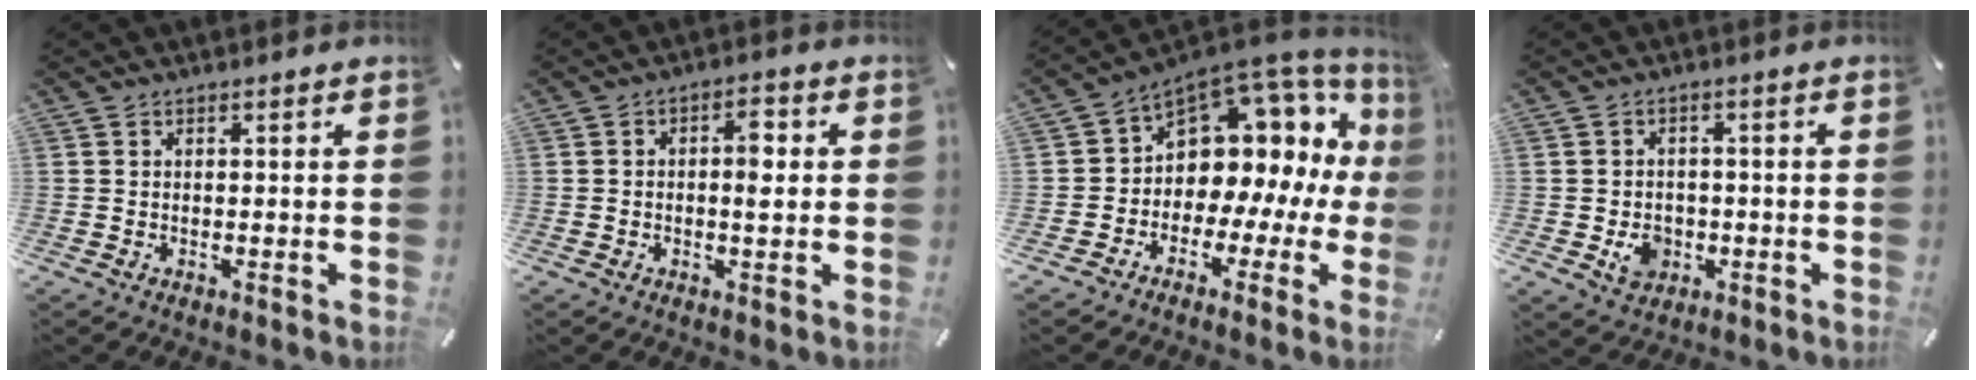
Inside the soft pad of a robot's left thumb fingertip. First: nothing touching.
{"total": 4.8, "force": [0.2, 2.3, 4.2], "torque": [-0.058, 0.001, -0.003]}
{"total": 10.9, "force": [3.7, 8.8, 5.3], "torque": [-0.067, -0.057, 0.062]}
{"total": 5.6, "force": [-1.5, 4.8, 2.5], "torque": [-0.031, 0.004, -0.024]}